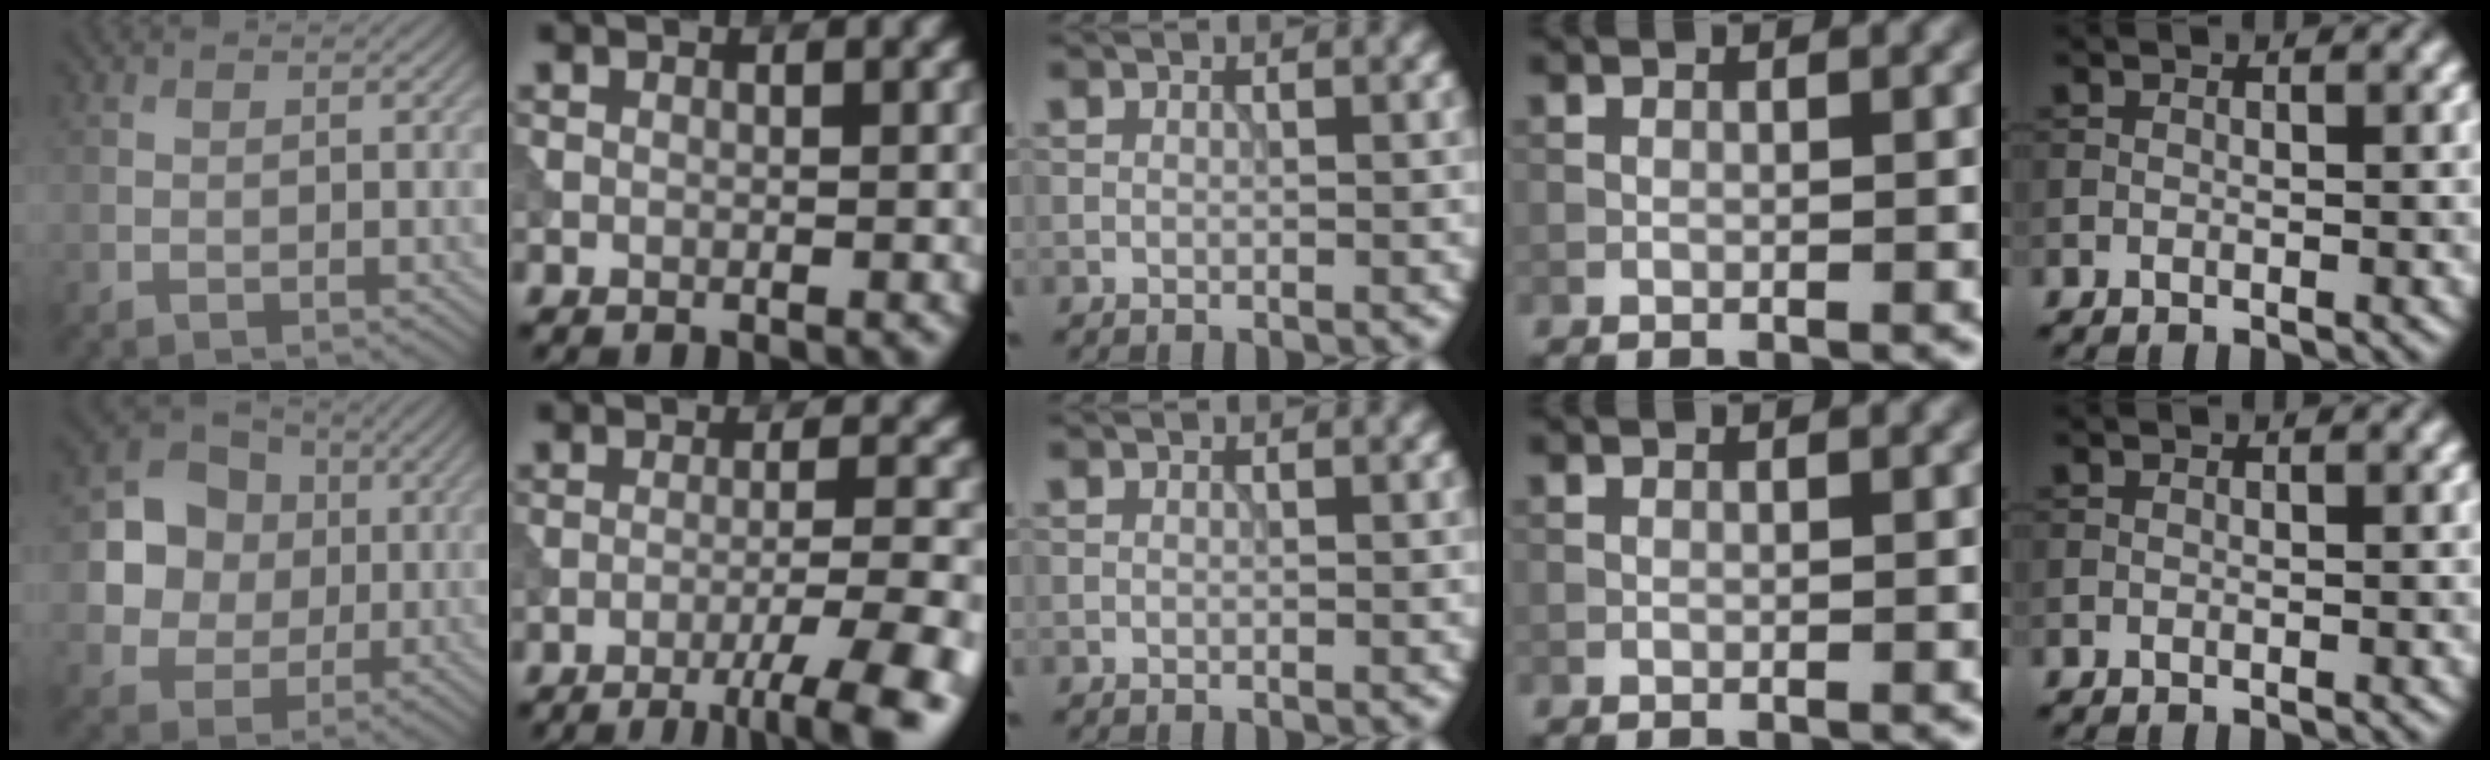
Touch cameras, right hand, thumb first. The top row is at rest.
{"thumb": {"total": 10.2, "force": [1.3, 9.0, 4.7], "torque": [-0.103, 0.010, 0.014]}, "index": {"total": 7.9, "force": [-5.1, 1.2, 5.9], "torque": [-0.083, 0.001, -0.068]}}